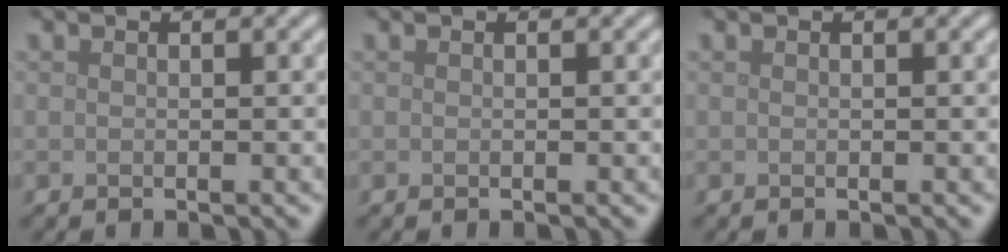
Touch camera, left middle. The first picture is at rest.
{"total": 0.0}
{"total": 0.0}